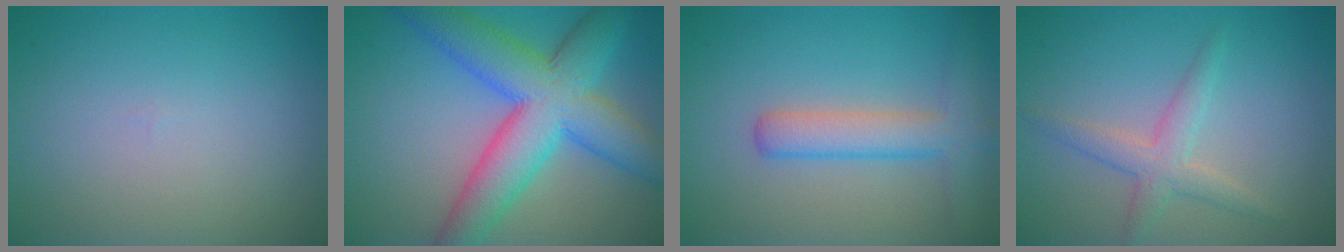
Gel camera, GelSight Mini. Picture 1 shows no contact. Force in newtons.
{"total": 10.3, "press": 10.3, "slide": 0.4}
{"total": 4.2, "press": 4.2, "slide": 0.1}
{"total": 2.8, "press": 2.8, "slide": 0.1}